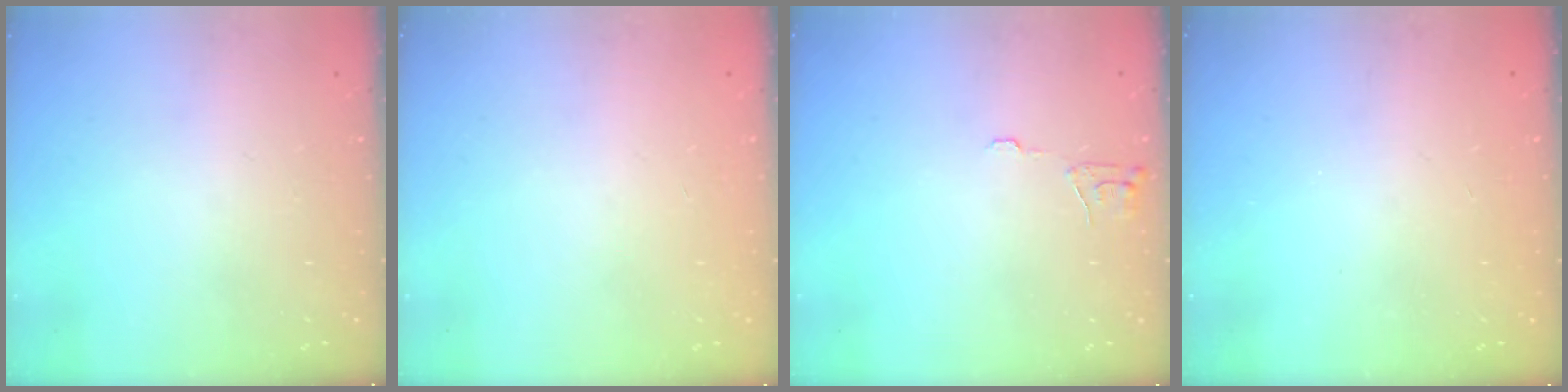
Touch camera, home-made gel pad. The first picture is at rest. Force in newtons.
{"total": 0.0}
{"total": 5.8, "press": 5.8, "slide": 0.5}
{"total": 0.0}